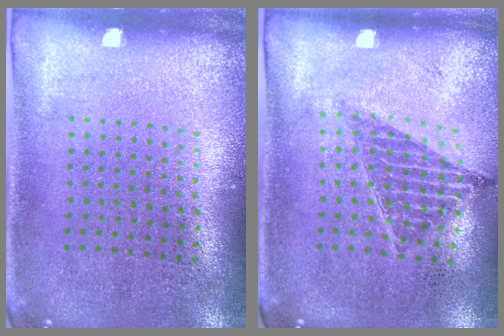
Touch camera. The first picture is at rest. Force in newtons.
{"total": 0.9, "press": 0.9, "slide": 0.1}